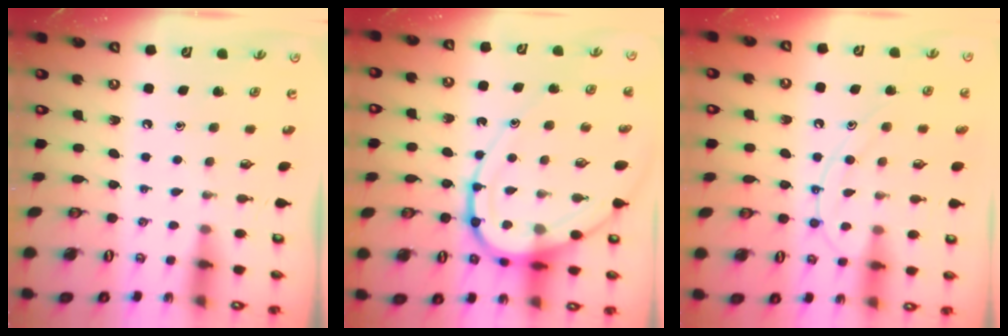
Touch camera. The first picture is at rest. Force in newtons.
{"total": 16.7, "press": 16.6, "slide": 1.5}
{"total": 12.0, "press": 11.9, "slide": 1.1}